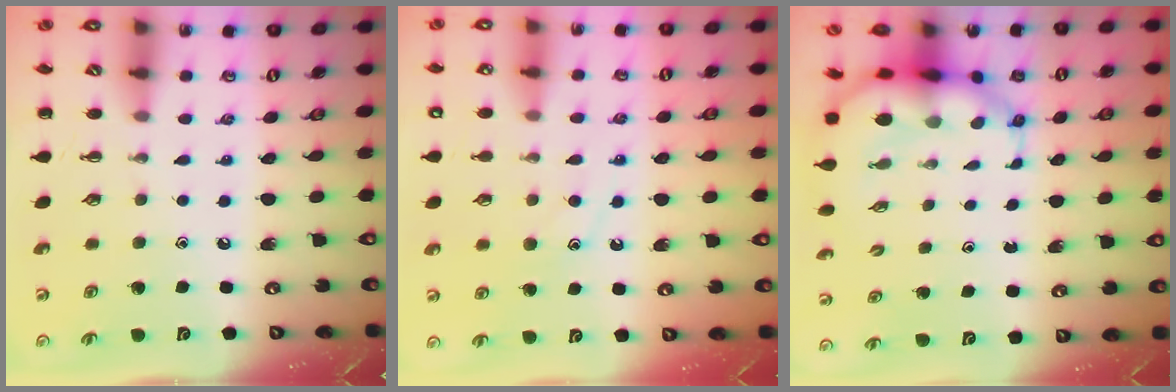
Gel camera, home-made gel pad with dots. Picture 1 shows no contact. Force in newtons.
{"total": 10.1, "press": 10.1, "slide": 0.8}
{"total": 7.6, "press": 7.1, "slide": 2.5}